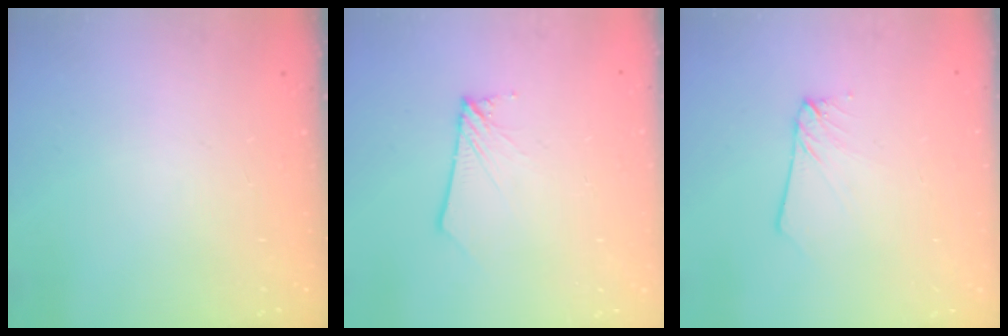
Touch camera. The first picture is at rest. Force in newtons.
{"total": 2.8, "press": 2.8, "slide": 0.3}
{"total": 3.0, "press": 3.0, "slide": 0.3}